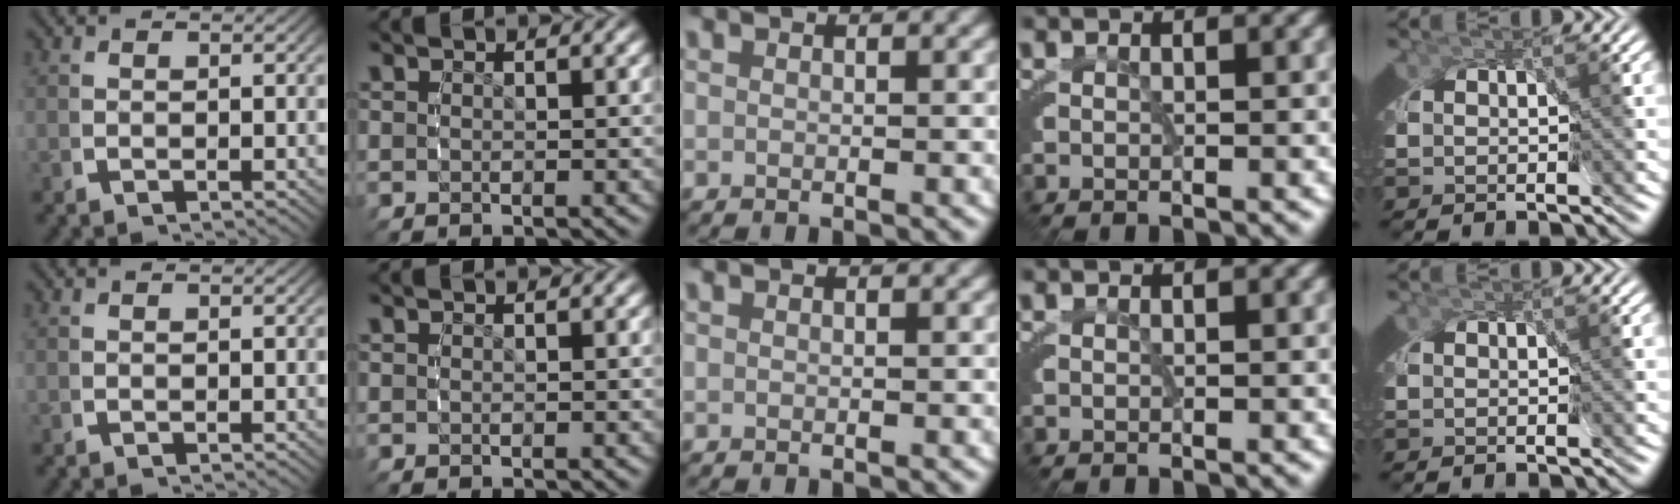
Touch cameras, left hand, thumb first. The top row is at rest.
{}